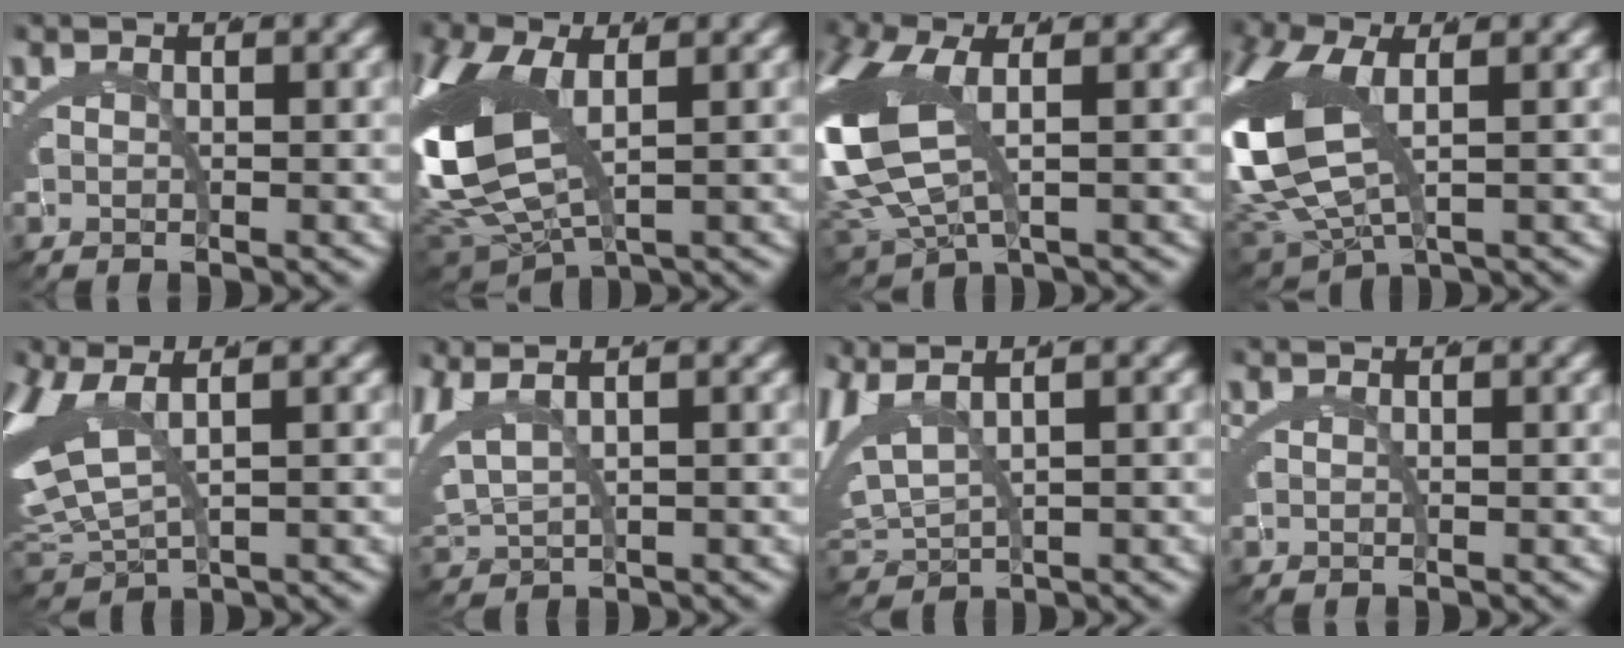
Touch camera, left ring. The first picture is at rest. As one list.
[{"total": 9.3, "force": [1.7, 5.5, 7.3], "torque": [-0.186, -0.007, 0.039]}, {"total": 7.5, "force": [1.3, 4.1, 6.1], "torque": [-0.178, -0.013, 0.041]}, {"total": 8.3, "force": [1.3, 4.9, 6.6], "torque": [-0.188, -0.014, 0.040]}, {"total": 6.3, "force": [1.6, 3.8, 4.7], "torque": [-0.137, -0.004, 0.041]}, {"total": 4.9, "force": [2.4, 2.9, 3.0], "torque": [-0.083, 0.007, 0.048]}, {"total": 5.1, "force": [1.8, 3.4, 3.4], "torque": [-0.111, -0.009, 0.047]}, {"total": 0.0}]